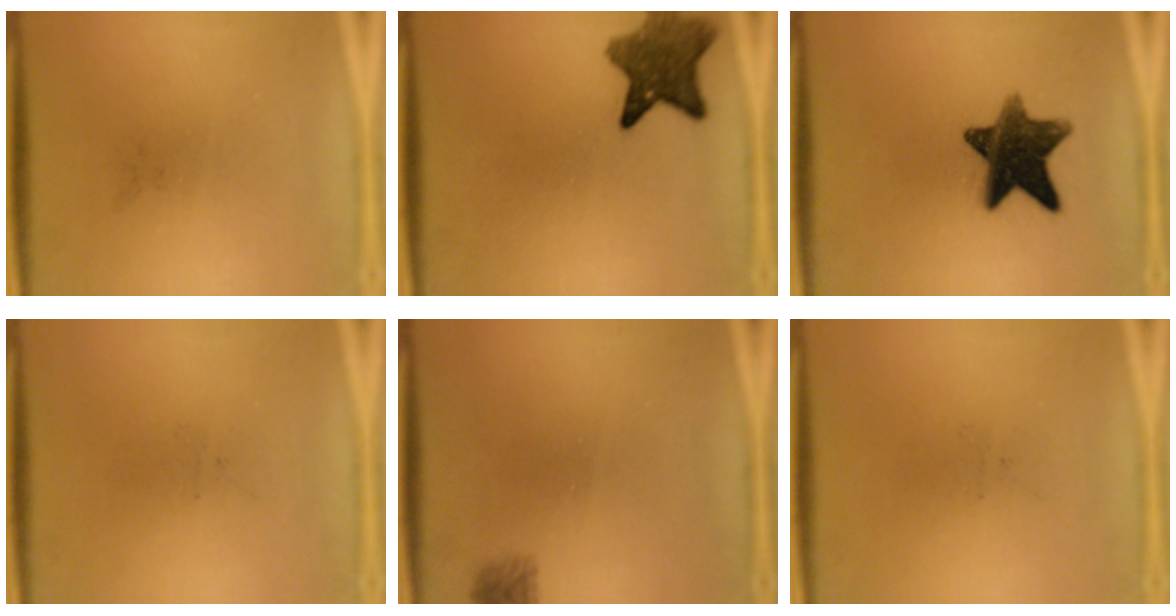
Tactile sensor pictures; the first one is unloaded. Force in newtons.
{"total": 7.8}
{"total": 12.5}
{"total": 0.0}
{"total": 1.6}
{"total": 0.0}